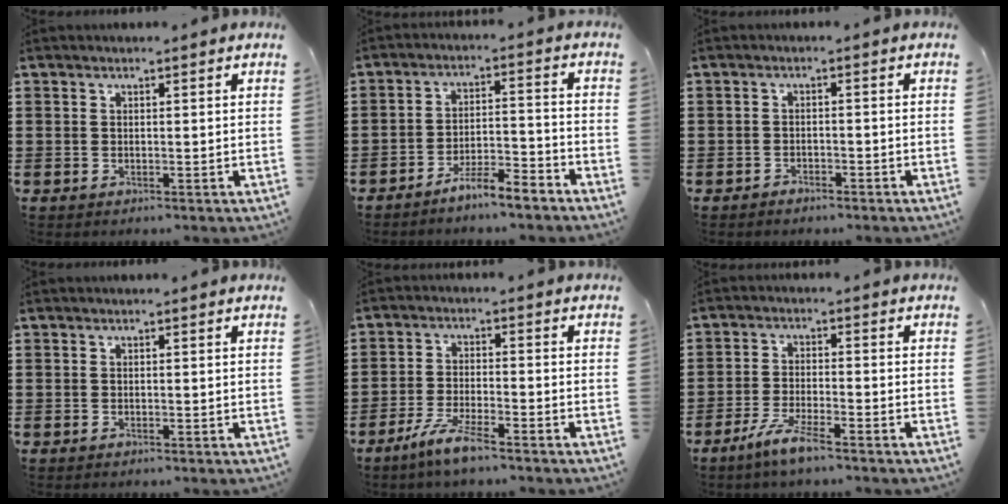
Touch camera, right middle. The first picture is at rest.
{"total": 5.4, "force": [-5.1, 0.1, 1.8], "torque": [-0.039, -0.003, -0.100]}
{"total": 1.6, "force": [-1.5, 0.4, 0.0], "torque": [-0.007, 0.002, -0.033]}
{"total": 0.0}
{"total": 5.8, "force": [-4.5, 0.4, 3.6], "torque": [-0.086, -0.012, -0.086]}
{"total": 5.2, "force": [-4.0, 0.3, 3.3], "torque": [-0.083, -0.013, -0.076]}